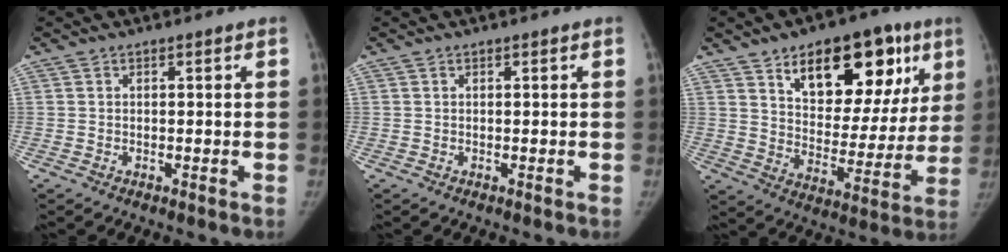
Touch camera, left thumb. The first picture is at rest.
{"total": 0.0}
{"total": 21.8, "force": [11.1, 11.6, 14.8], "torque": [-0.145, -0.035, 0.167]}